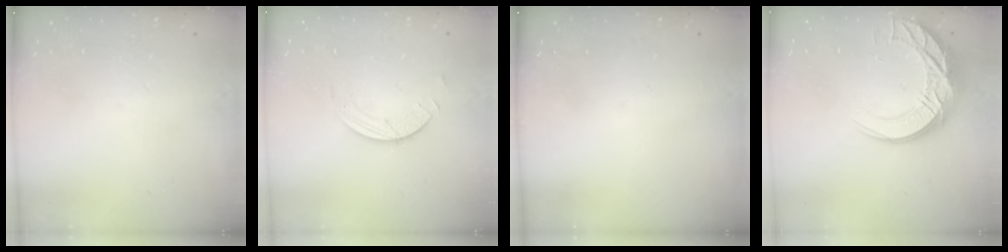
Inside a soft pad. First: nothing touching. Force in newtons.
{"total": 1.5, "press": 1.5, "slide": 0.1}
{"total": 0.0}
{"total": 14.6, "press": 14.6, "slide": 1.0}